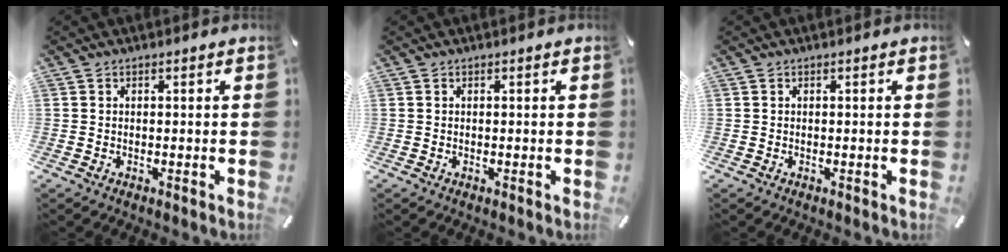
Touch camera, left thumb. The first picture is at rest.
{"total": 0.0}
{"total": 0.0}